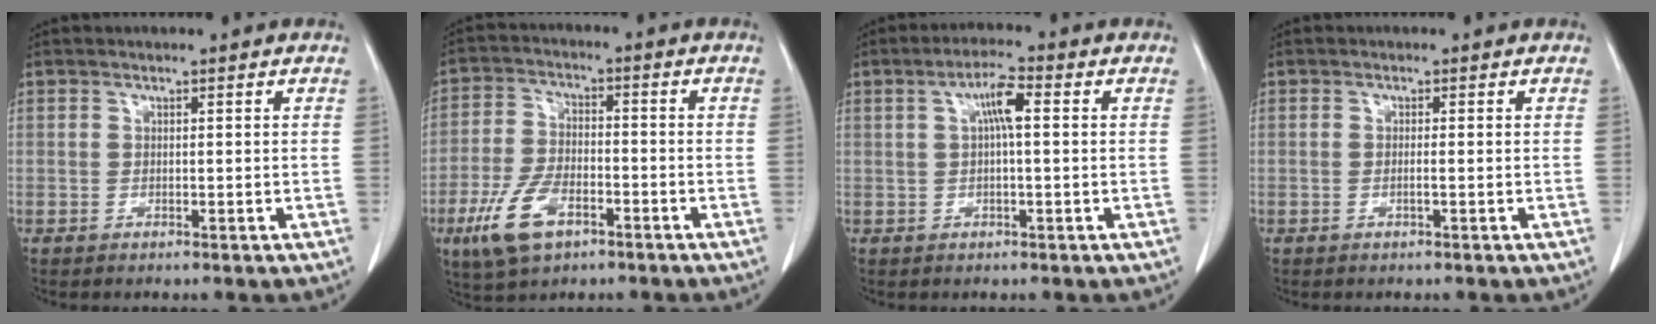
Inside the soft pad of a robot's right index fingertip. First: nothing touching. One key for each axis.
{"total": 9.5, "fx": -4.9, "fy": 4.4, "fz": 6.8, "tx": -0.155, "ty": -0.004, "tz": -0.087}
{"total": 4.5, "fx": 0.9, "fy": 0.6, "fz": 4.4, "tx": -0.081, "ty": 0.012, "tz": 0.013}
{"total": 0.8, "fx": -0.3, "fy": -0.1, "fz": 0.7, "tx": -0.015, "ty": 0.000, "tz": -0.003}